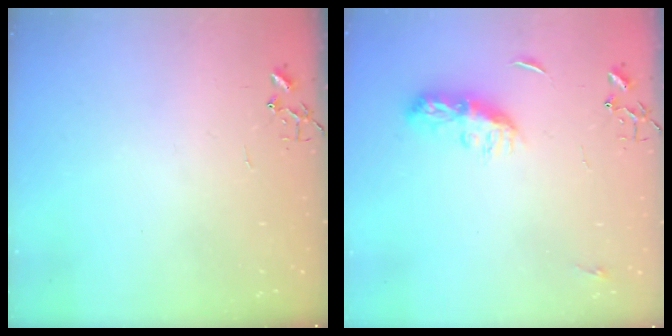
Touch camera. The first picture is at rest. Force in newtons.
{"total": 9.4, "press": 9.4, "slide": 0.3}